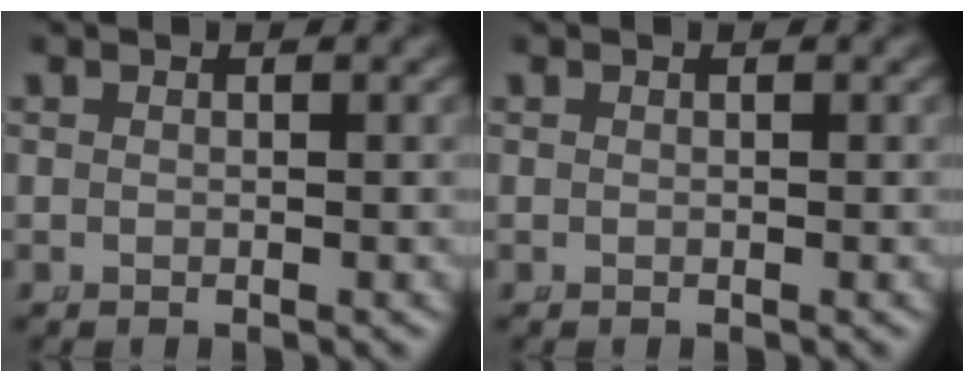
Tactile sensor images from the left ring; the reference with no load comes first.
{"total": 0.0}